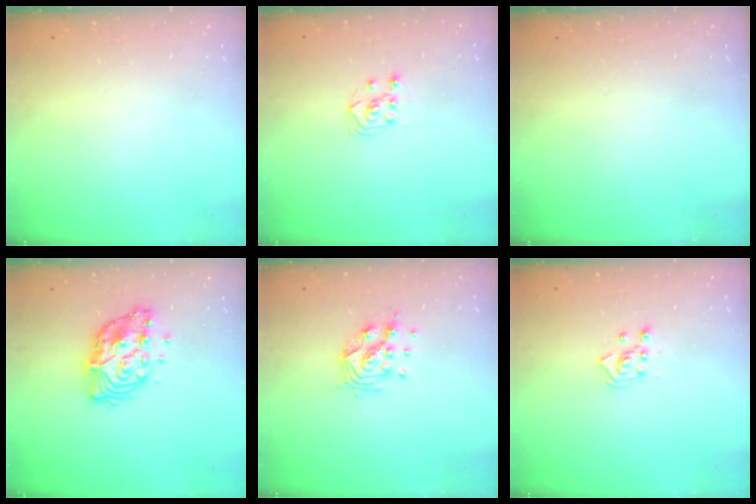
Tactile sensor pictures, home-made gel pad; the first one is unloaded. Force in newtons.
{"total": 2.5, "press": 2.2, "slide": 1.2}
{"total": 0.0}
{"total": 11.8, "press": 11.7, "slide": 1.0}
{"total": 10.0, "press": 9.9, "slide": 1.2}
{"total": 2.4, "press": 2.2, "slide": 0.8}